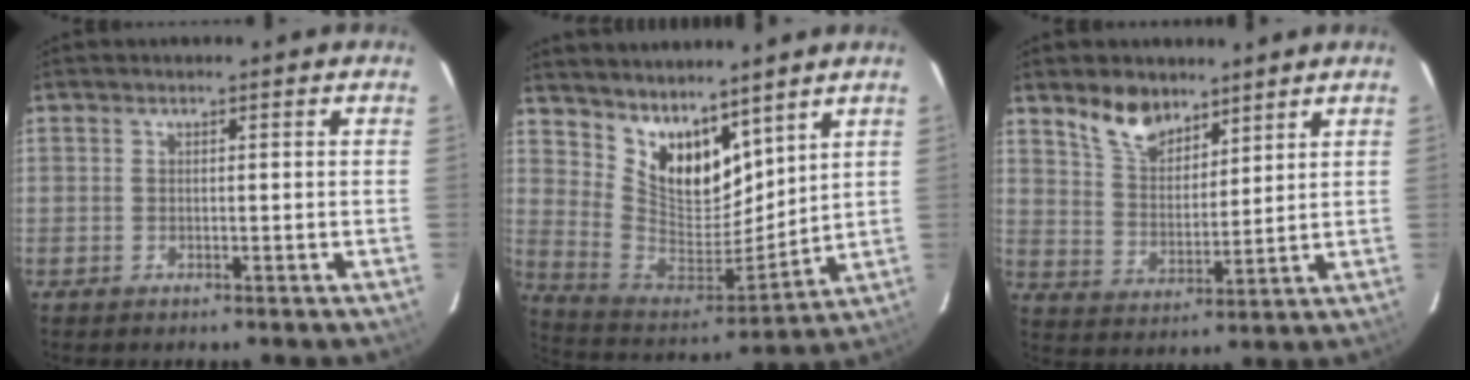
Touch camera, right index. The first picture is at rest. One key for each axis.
{"total": 14.3, "fx": 10.6, "fy": 7.2, "fz": 6.3, "tx": -0.132, "ty": -0.002, "tz": 0.214}
{"total": 8.9, "fx": 6.7, "fy": 4.3, "fz": 4.0, "tx": -0.072, "ty": 0.013, "tz": 0.132}